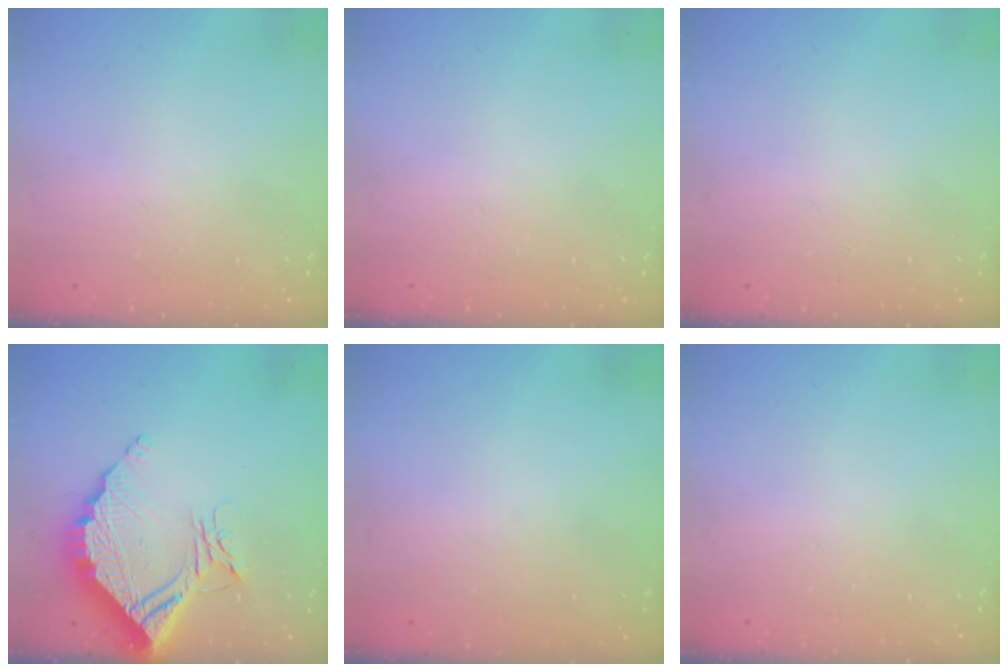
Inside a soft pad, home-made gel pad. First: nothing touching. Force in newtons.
{"total": 0.0}
{"total": 0.0}
{"total": 13.4, "press": 13.3, "slide": 1.2}
{"total": 3.0, "press": 3.0, "slide": 0.1}
{"total": 0.0}